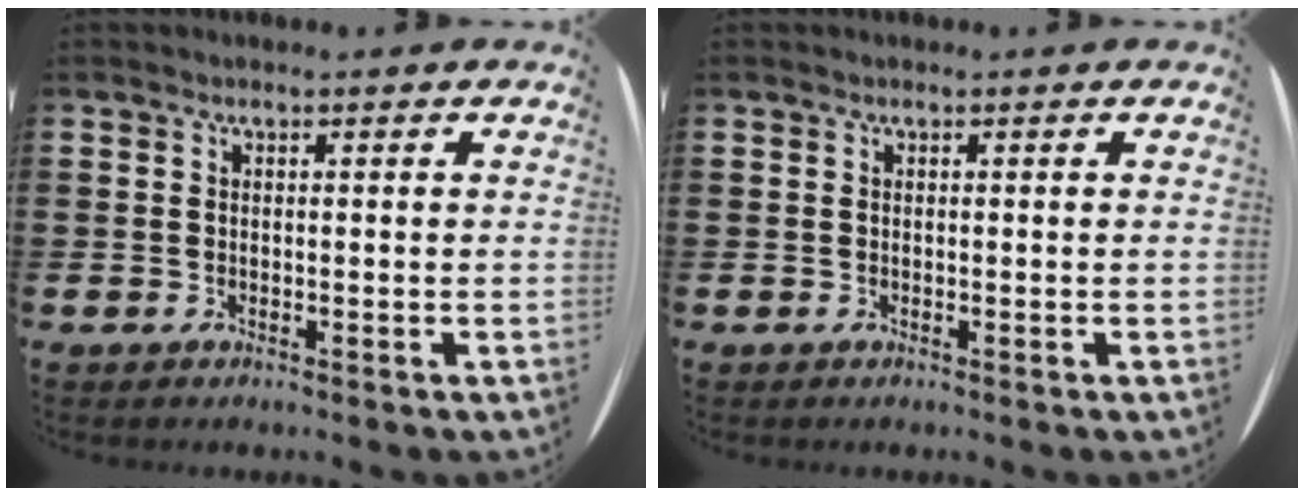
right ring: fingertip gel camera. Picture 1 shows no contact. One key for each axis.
{"total": 0.0}